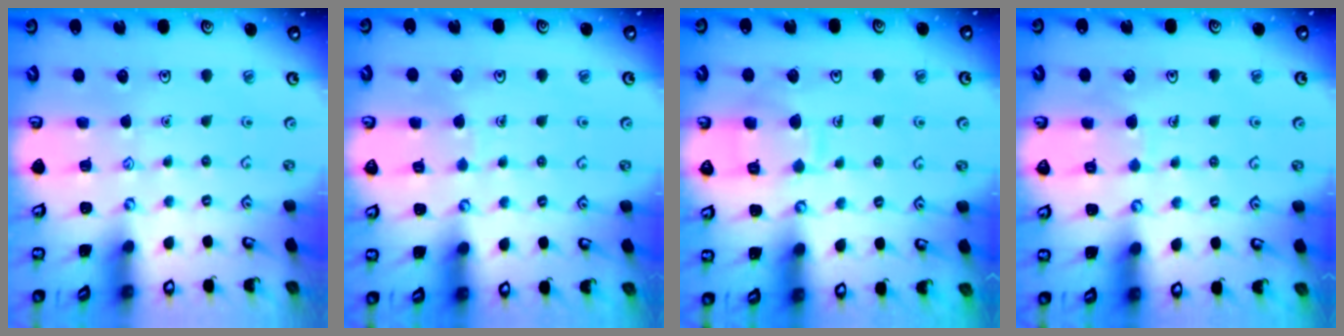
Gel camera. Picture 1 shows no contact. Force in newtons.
{"total": 3.4, "press": 3.4, "slide": 0.3}
{"total": 9.2, "press": 9.2, "slide": 0.7}
{"total": 5.1, "press": 5.1, "slide": 0.5}